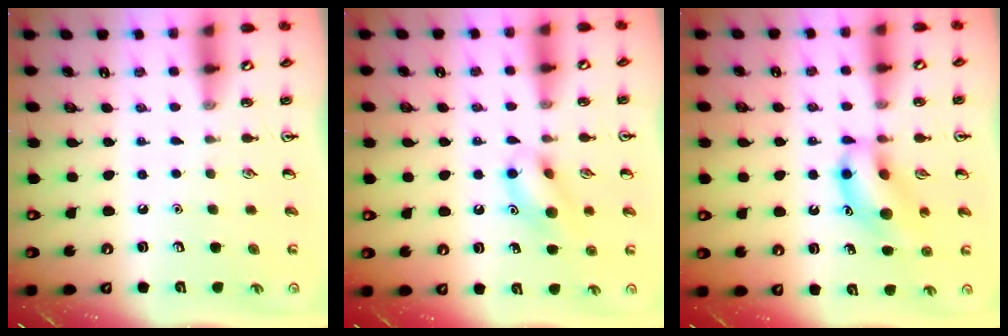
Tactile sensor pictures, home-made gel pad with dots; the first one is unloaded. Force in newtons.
{"total": 10.1, "press": 10.0, "slide": 1.2}
{"total": 13.3, "press": 13.1, "slide": 2.2}